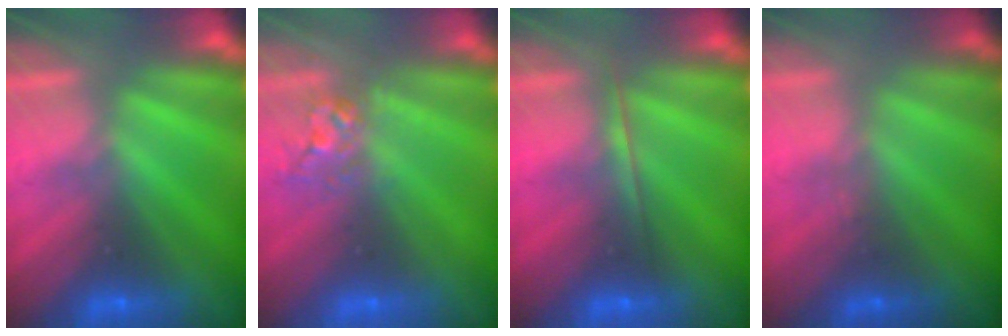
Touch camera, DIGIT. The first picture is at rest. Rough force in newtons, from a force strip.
{"total": 2.6}
{"total": 1.7}
{"total": 1.8}